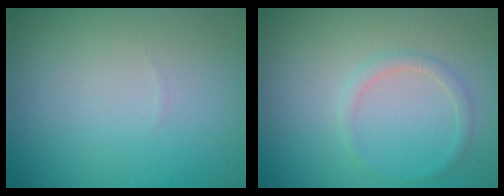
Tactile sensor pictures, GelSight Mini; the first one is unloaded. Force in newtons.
{"total": 1.2, "press": 1.2, "slide": 0.2}